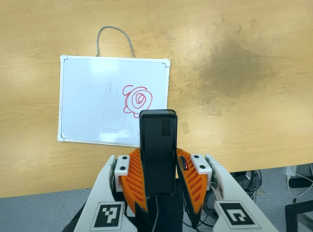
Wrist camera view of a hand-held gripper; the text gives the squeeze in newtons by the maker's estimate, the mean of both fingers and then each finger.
{"total": 4.9, "left": 3.6, "right": 6.2}